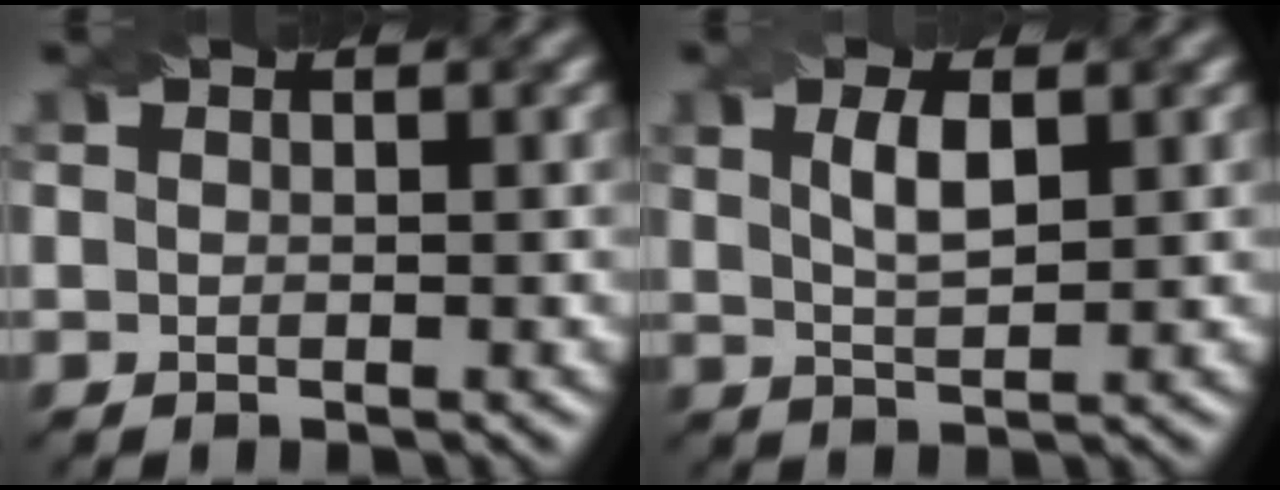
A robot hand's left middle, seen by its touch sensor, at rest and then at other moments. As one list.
[{"total": 2.9, "force": [0.9, 1.0, 2.5], "torque": [-0.052, 0.004, 0.020]}]